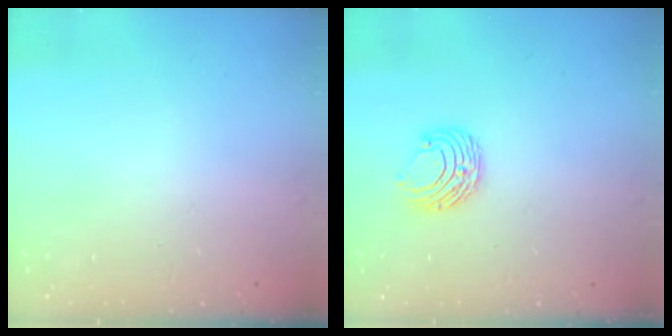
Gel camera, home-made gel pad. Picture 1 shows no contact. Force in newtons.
{"total": 7.2, "press": 7.2, "slide": 0.8}